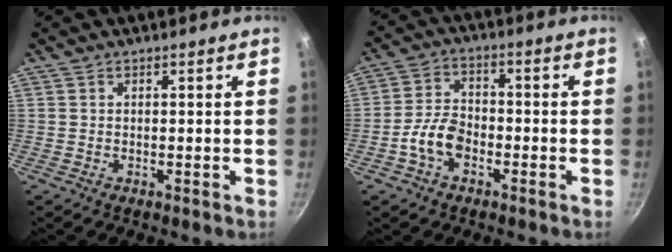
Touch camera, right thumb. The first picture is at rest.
{"total": 6.9, "force": [-2.9, 4.4, 4.4], "torque": [-0.070, 0.032, -0.060]}